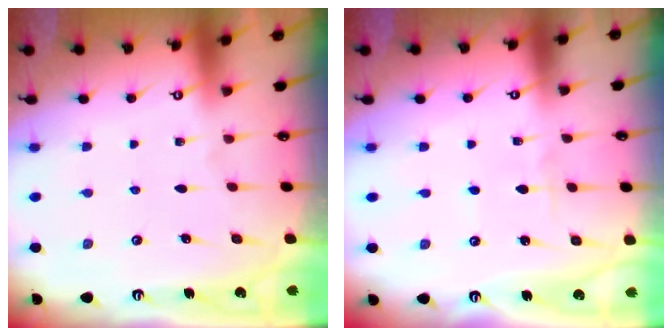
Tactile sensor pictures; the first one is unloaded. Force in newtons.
{"total": 2.2, "press": 2.2, "slide": 0.3}